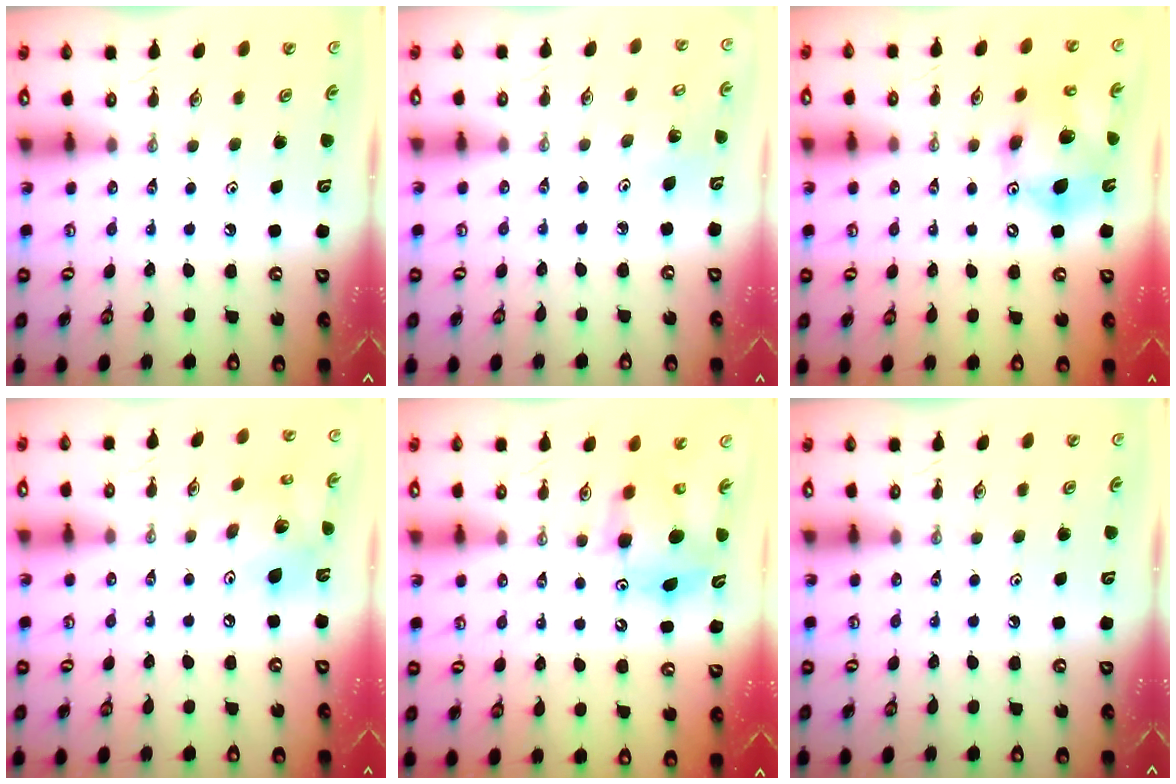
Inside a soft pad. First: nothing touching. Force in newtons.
{"total": 2.9, "press": 2.9, "slide": 0.2}
{"total": 14.2, "press": 13.9, "slide": 2.9}
{"total": 13.5, "press": 13.3, "slide": 2.4}
{"total": 8.7, "press": 8.7, "slide": 0.4}
{"total": 0.0}